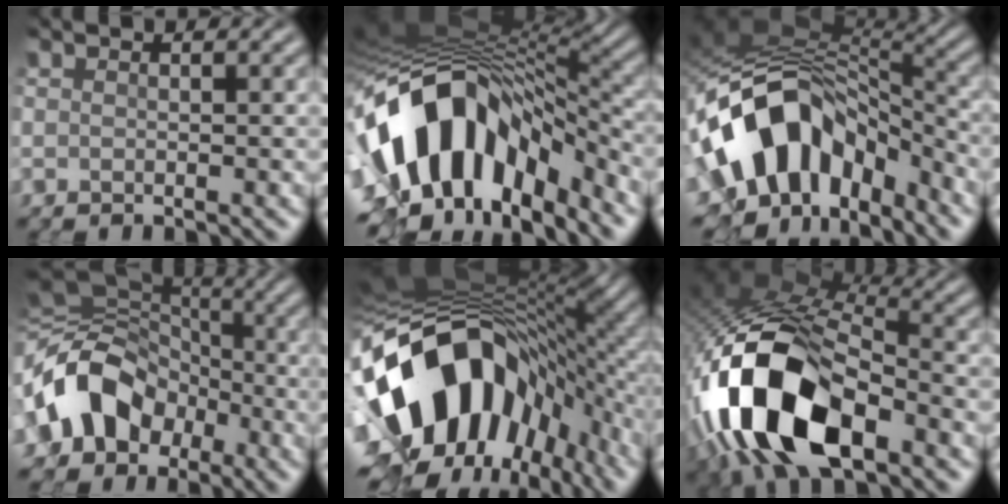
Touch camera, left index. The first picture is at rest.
{"total": 14.8, "force": [-4.2, 8.4, 11.4], "torque": [-0.200, 0.005, -0.061]}
{"total": 12.7, "force": [-3.7, 8.4, 8.8], "torque": [-0.161, 0.008, -0.068]}
{"total": 9.5, "force": [-2.8, 7.4, 5.1], "torque": [-0.097, 0.009, -0.062]}
{"total": 18.4, "force": [-3.7, 11.6, 13.8], "torque": [-0.253, -0.028, -0.053]}
{"total": 14.4, "force": [-5.9, 7.2, 10.9], "torque": [-0.226, 0.000, -0.109]}